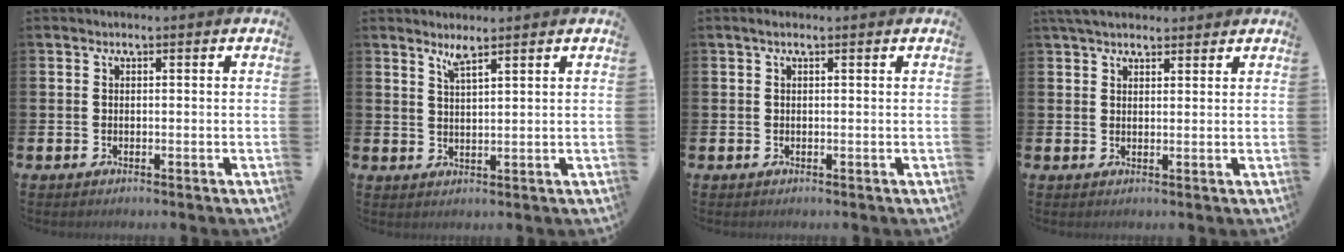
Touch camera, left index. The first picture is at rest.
{"total": 2.8, "force": [2.6, 0.0, 1.0], "torque": [-0.018, -0.011, 0.046]}
{"total": 0.7, "force": [0.3, 0.1, 0.6], "torque": [-0.007, 0.000, 0.003]}
{"total": 3.9, "force": [3.4, 1.3, 1.2], "torque": [-0.022, -0.009, 0.062]}